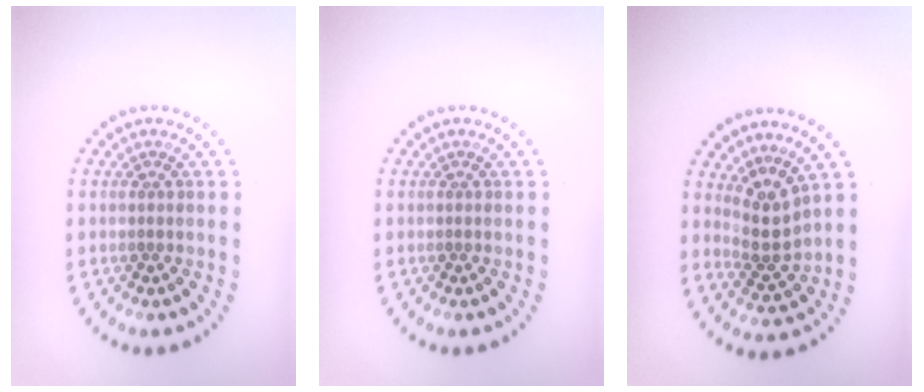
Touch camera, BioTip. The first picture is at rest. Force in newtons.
{"total": 0.0}
{"total": 2.9, "press": 2.2, "slide": 1.9}